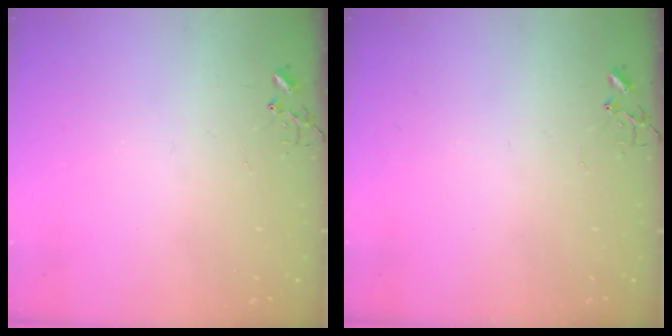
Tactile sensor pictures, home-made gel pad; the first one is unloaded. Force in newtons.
{"total": 0.0}